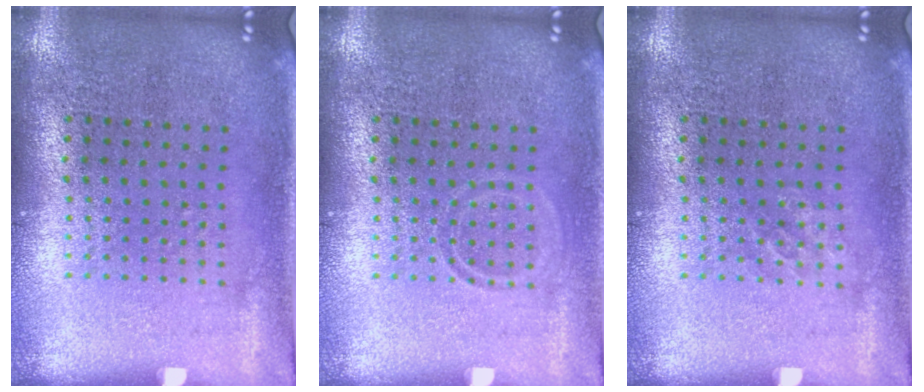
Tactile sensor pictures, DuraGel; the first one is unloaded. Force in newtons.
{"total": 0.8, "press": 0.8, "slide": 0.3}
{"total": 0.8, "press": 0.8, "slide": 0.1}